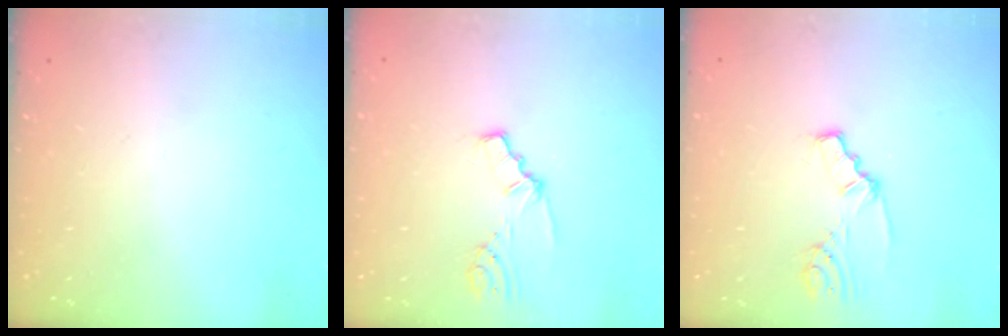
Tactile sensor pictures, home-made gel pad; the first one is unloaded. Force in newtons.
{"total": 1.5, "press": 1.5, "slide": 0.1}
{"total": 2.4, "press": 2.4, "slide": 0.2}